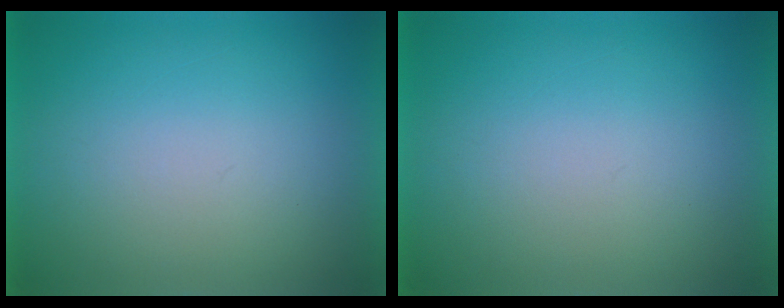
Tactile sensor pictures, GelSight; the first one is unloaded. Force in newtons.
{"total": 0.0}